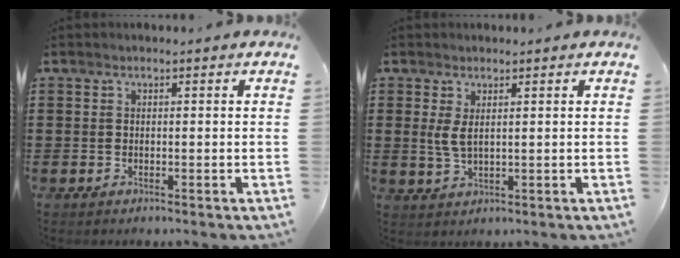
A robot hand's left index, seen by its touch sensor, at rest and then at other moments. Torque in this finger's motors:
{"motor_torque": [0.54, -0.27, 0.27, 0.06]}